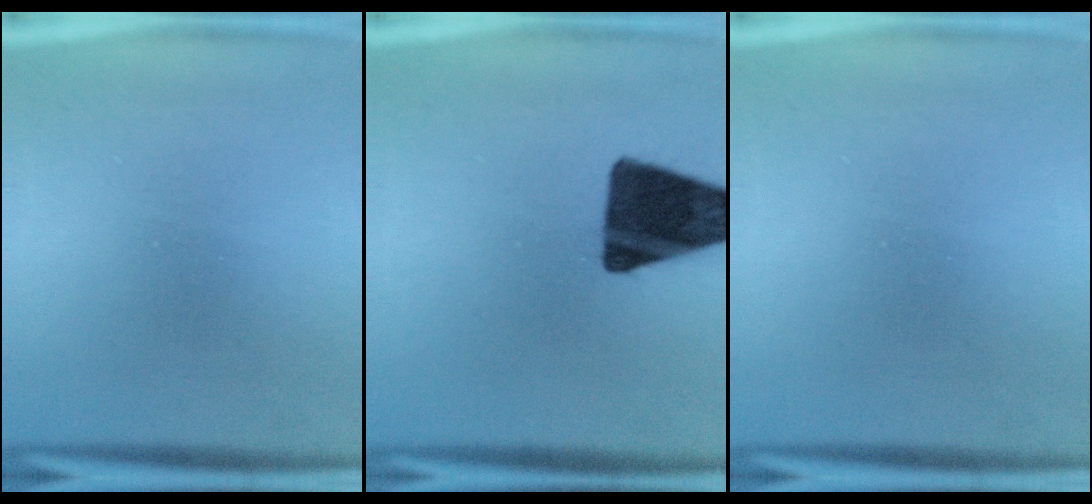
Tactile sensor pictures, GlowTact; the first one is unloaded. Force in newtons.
{"total": 16.1}
{"total": 0.0}